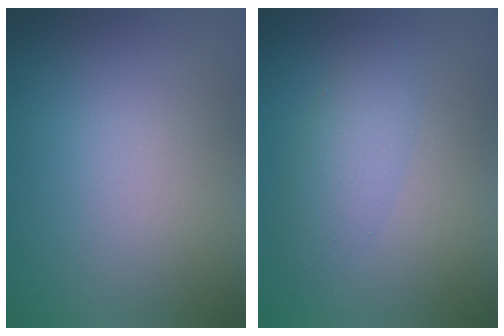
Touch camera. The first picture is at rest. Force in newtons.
{"total": 2.5, "press": 2.5, "slide": 0.1}